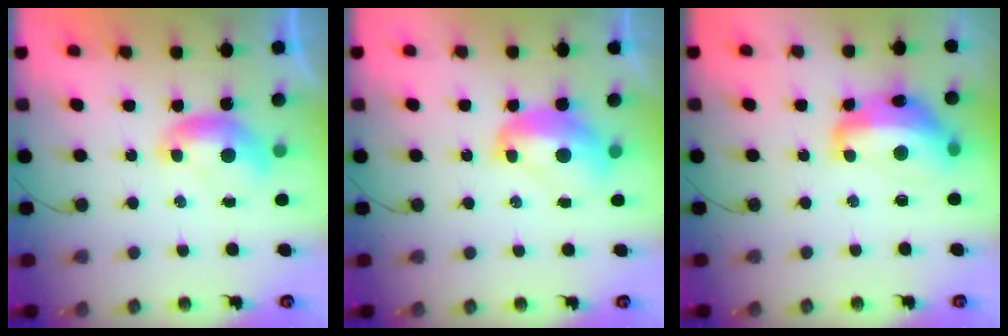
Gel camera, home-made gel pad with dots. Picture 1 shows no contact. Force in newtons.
{"total": 3.1, "press": 3.1, "slide": 0.5}
{"total": 7.9, "press": 7.9, "slide": 1.1}